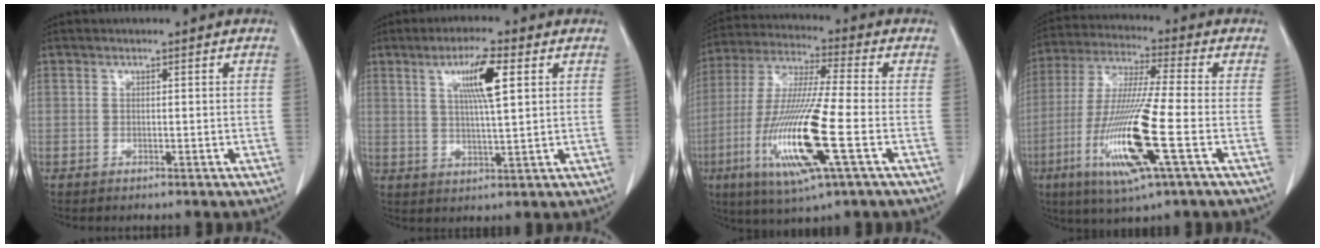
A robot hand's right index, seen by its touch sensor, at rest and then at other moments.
{"total": 7.5, "force": [2.8, 0.4, 6.9], "torque": [-0.126, 0.002, 0.049]}
{"total": 17.2, "force": [-5.0, 0.7, 16.4], "torque": [-0.346, -0.021, -0.092]}
{"total": 16.1, "force": [-5.1, 0.2, 15.3], "torque": [-0.323, -0.022, -0.095]}